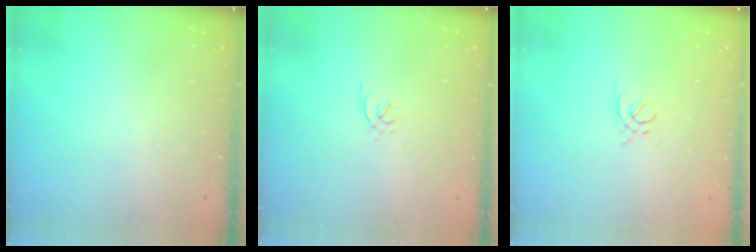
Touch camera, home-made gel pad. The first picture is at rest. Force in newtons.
{"total": 1.7, "press": 1.6, "slide": 0.5}
{"total": 2.8, "press": 2.8, "slide": 0.7}